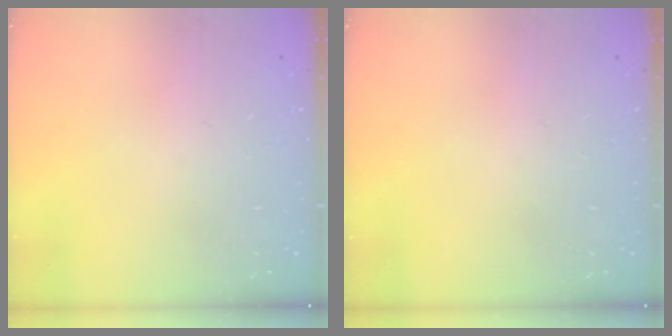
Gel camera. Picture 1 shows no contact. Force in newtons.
{"total": 0.0}